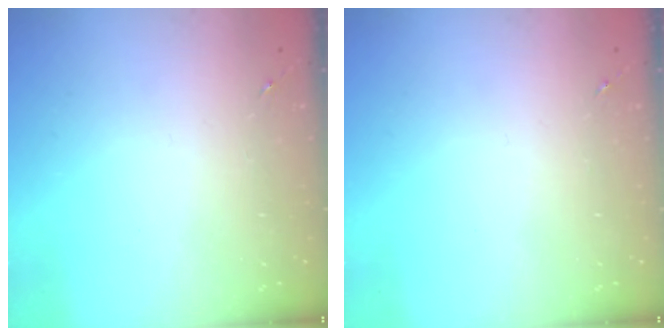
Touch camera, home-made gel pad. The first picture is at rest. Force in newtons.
{"total": 0.0}